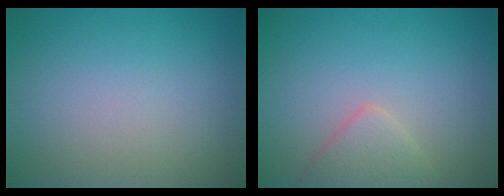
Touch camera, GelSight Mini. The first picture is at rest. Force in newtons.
{"total": 2.2, "press": 2.2, "slide": 0.1}